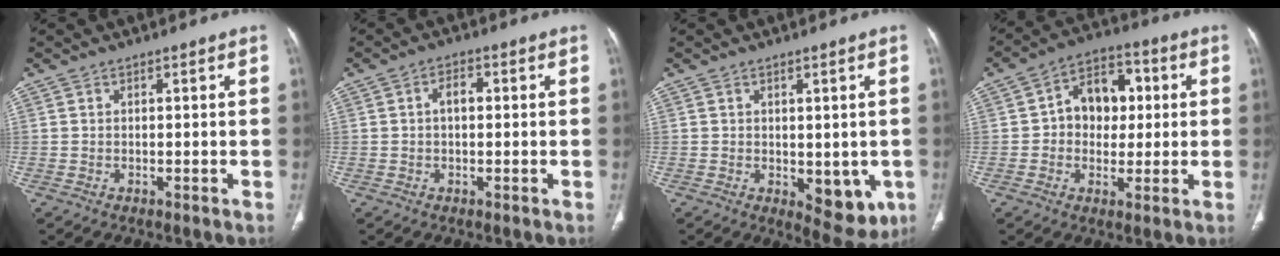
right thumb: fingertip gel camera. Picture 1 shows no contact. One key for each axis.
{"total": 3.1, "fx": 0.2, "fy": 1.8, "fz": 2.5, "tx": -0.039, "ty": 0.011, "tz": 0.001}
{"total": 7.9, "fx": -1.4, "fy": 4.3, "fz": 6.4, "tx": -0.049, "ty": -0.015, "tz": -0.005}
{"total": 11.1, "fx": 1.4, "fy": 8.3, "fz": 7.3, "tx": -0.066, "ty": 0.019, "tz": 0.014}